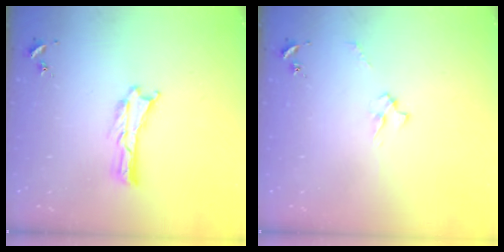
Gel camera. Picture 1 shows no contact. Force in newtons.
{"total": 2.4, "press": 2.4, "slide": 0.4}